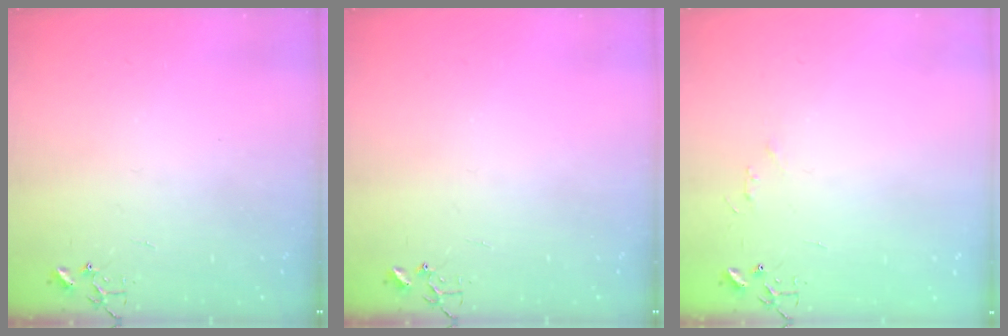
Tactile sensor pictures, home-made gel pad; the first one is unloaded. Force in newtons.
{"total": 0.0}
{"total": 3.5, "press": 3.4, "slide": 0.4}